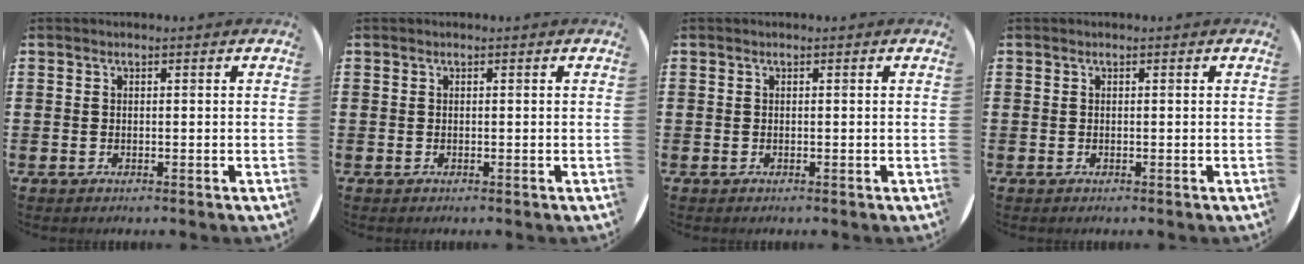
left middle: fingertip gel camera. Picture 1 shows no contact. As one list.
[{"total": 0.0}, {"total": 0.0}, {"total": 0.0}]